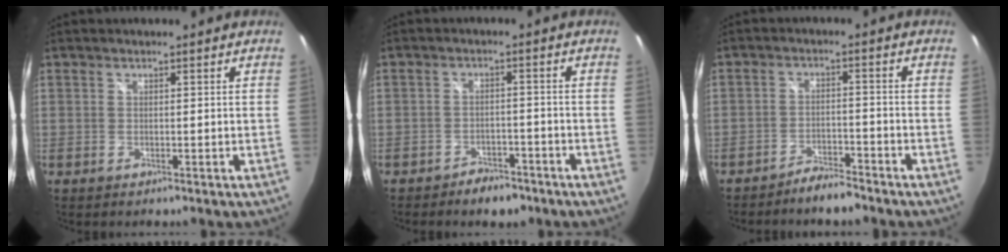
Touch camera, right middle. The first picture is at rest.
{"total": 5.5, "force": [-4.4, 2.7, 1.8], "torque": [-0.045, 0.006, -0.057]}
{"total": 4.6, "force": [-4.3, 0.7, 1.6], "torque": [-0.048, 0.004, -0.070]}